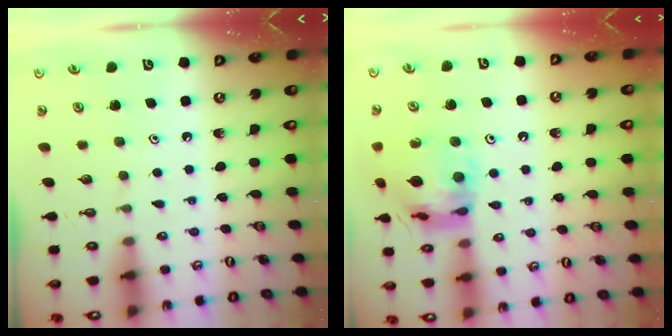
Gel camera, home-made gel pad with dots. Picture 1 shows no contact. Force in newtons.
{"total": 14.7, "press": 14.6, "slide": 1.8}